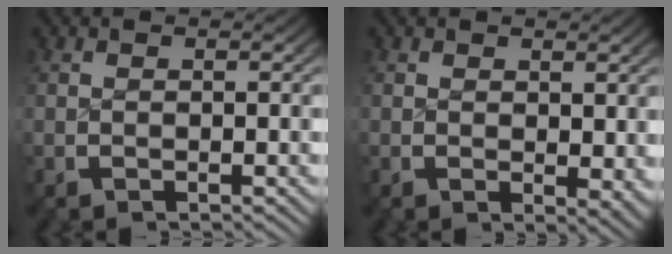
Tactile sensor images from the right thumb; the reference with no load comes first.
{"total": 1.9, "force": [0.5, 1.0, 1.5], "torque": [-0.009, -0.008, 0.013]}